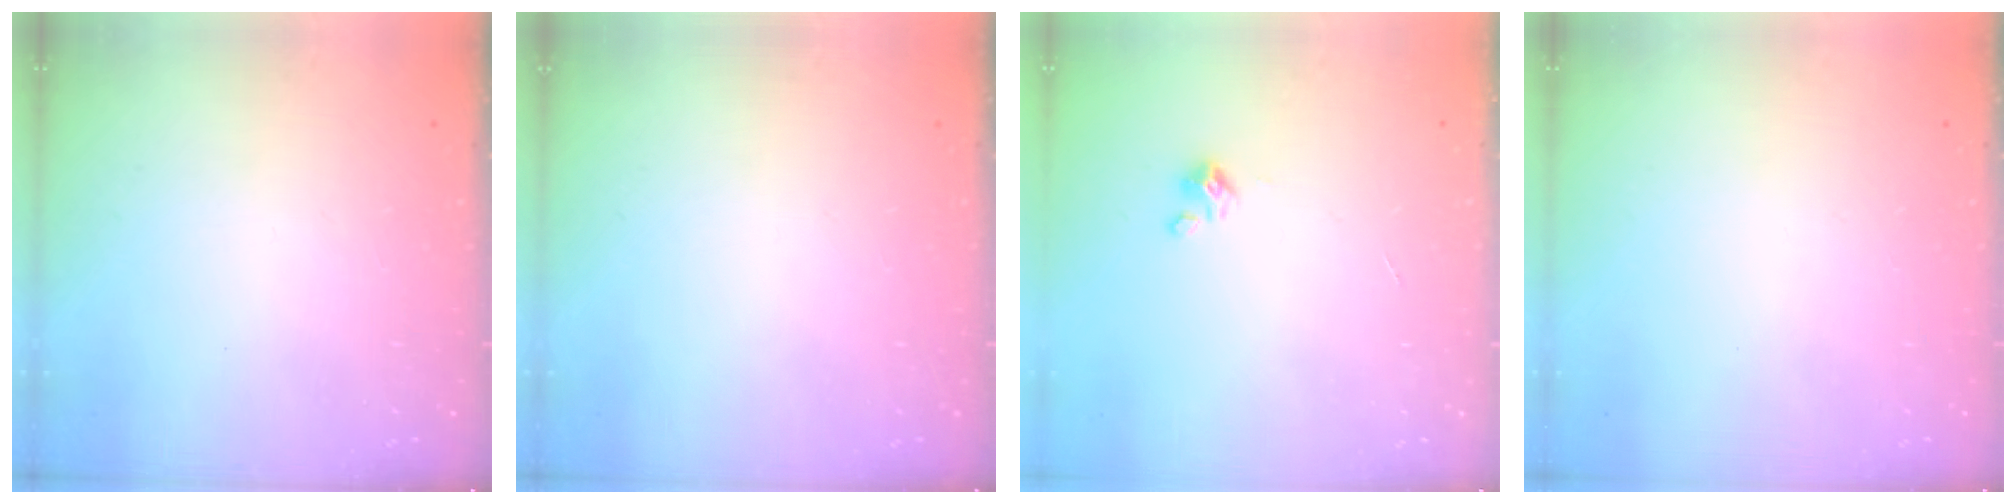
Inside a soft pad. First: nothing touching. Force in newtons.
{"total": 0.0}
{"total": 2.0, "press": 2.0, "slide": 0.2}
{"total": 0.0}